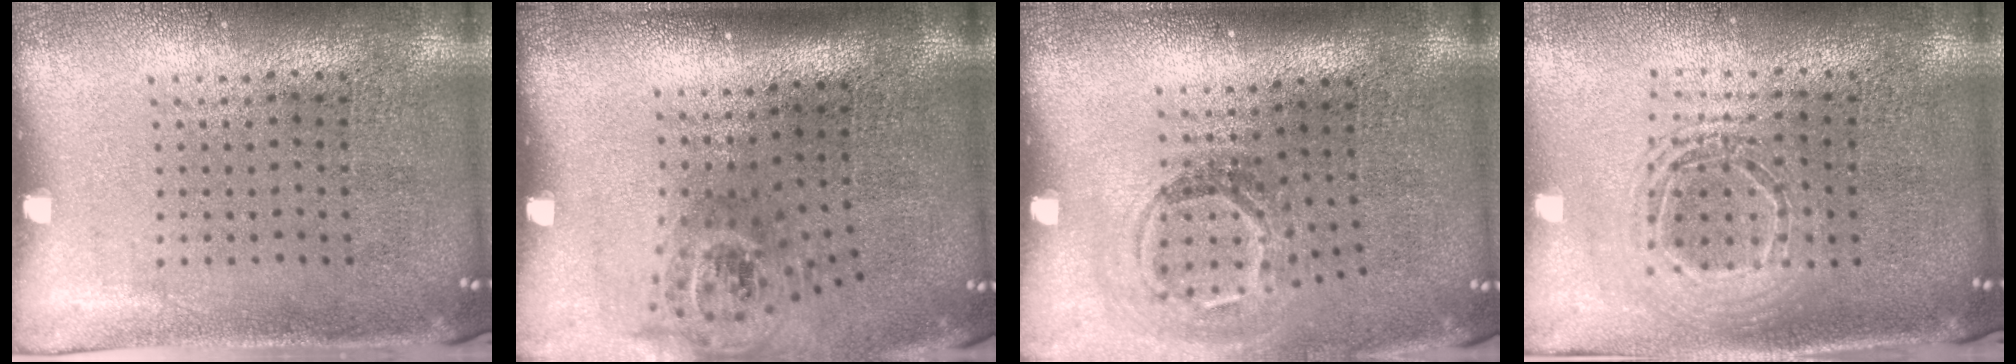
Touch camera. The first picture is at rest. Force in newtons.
{"total": 1.8, "press": 1.3, "slide": 1.3}
{"total": 1.9, "press": 1.2, "slide": 1.4}
{"total": 1.6, "press": 1.4, "slide": 0.8}